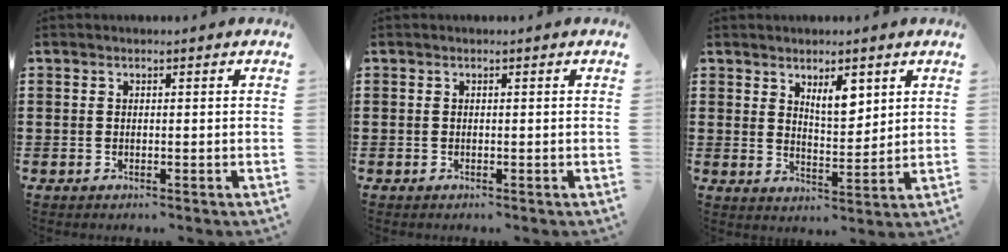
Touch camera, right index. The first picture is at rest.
{"total": 0.0}
{"total": 5.3, "force": [3.1, 2.2, 3.7], "torque": [-0.065, -0.004, 0.051]}